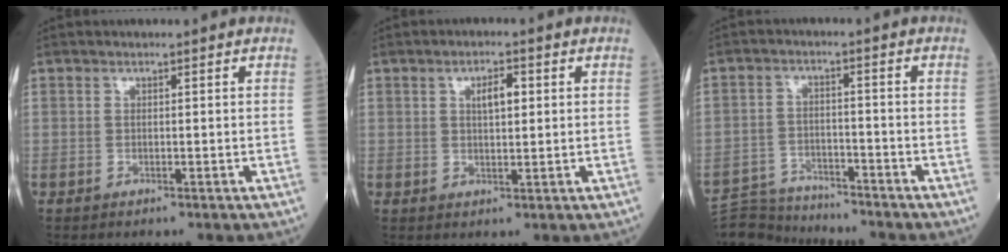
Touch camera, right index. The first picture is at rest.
{"total": 3.4, "force": [1.0, 1.1, 3.0], "torque": [-0.051, 0.002, 0.017]}
{"total": 8.4, "force": [-8.3, 0.9, -0.3], "torque": [0.002, 0.010, -0.147]}